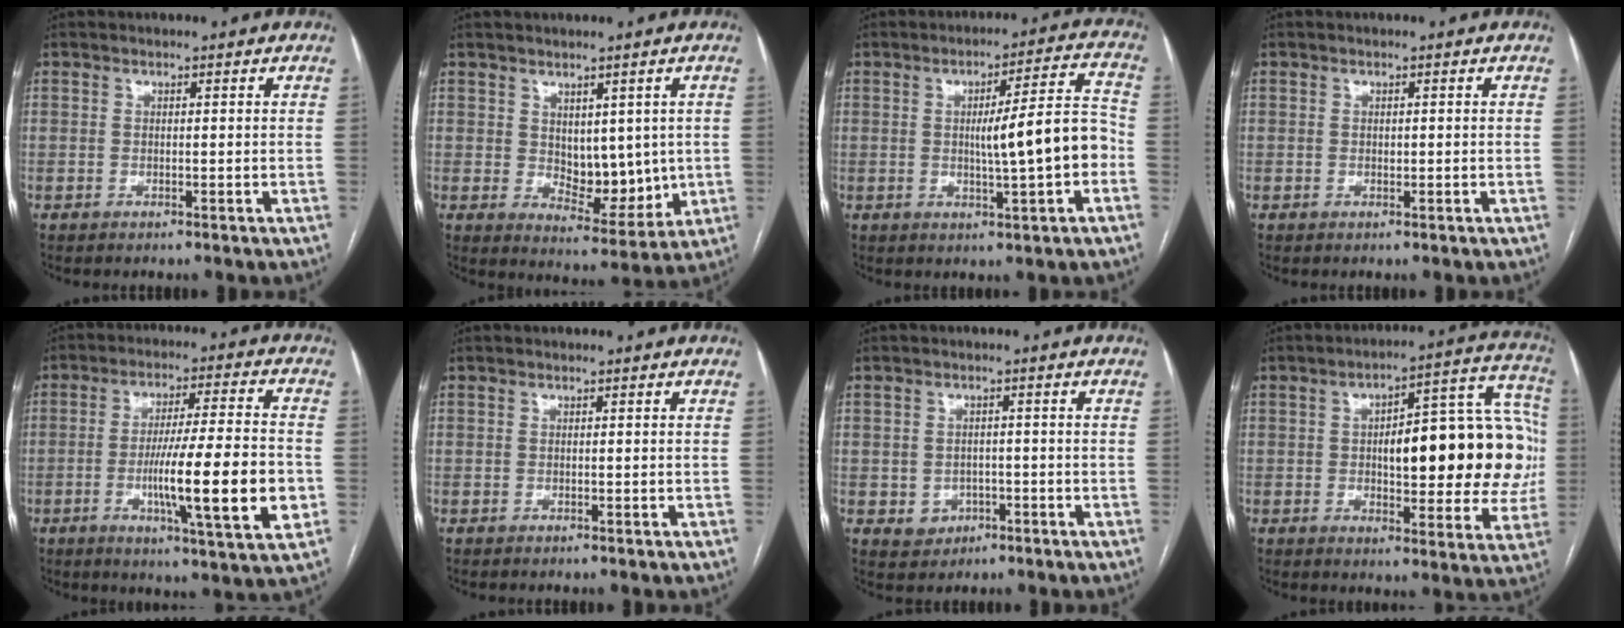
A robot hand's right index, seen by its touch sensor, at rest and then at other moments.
{"total": 7.9, "force": [0.8, 4.5, 6.4], "torque": [-0.083, -0.009, 0.030]}
{"total": 10.2, "force": [-1.5, 0.6, 10.1], "torque": [-0.144, 0.015, -0.021]}
{"total": 0.5, "force": [0.0, 0.3, 0.4], "torque": [-0.007, -0.001, 0.001]}
{"total": 16.2, "force": [-3.7, 0.7, 15.8], "torque": [-0.252, -0.011, -0.059]}
{"total": 0.0}
{"total": 3.5, "force": [-1.1, 3.2, 1.0], "torque": [-0.007, 0.006, -0.008]}
{"total": 21.4, "force": [0.5, 7.2, 20.1], "torque": [-0.240, 0.045, 0.016]}